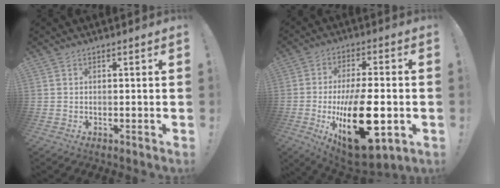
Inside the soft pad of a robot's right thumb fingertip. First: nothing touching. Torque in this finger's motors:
{"motor_torque": [1.88, 3.13, 2.74, -0.03, 1.02]}